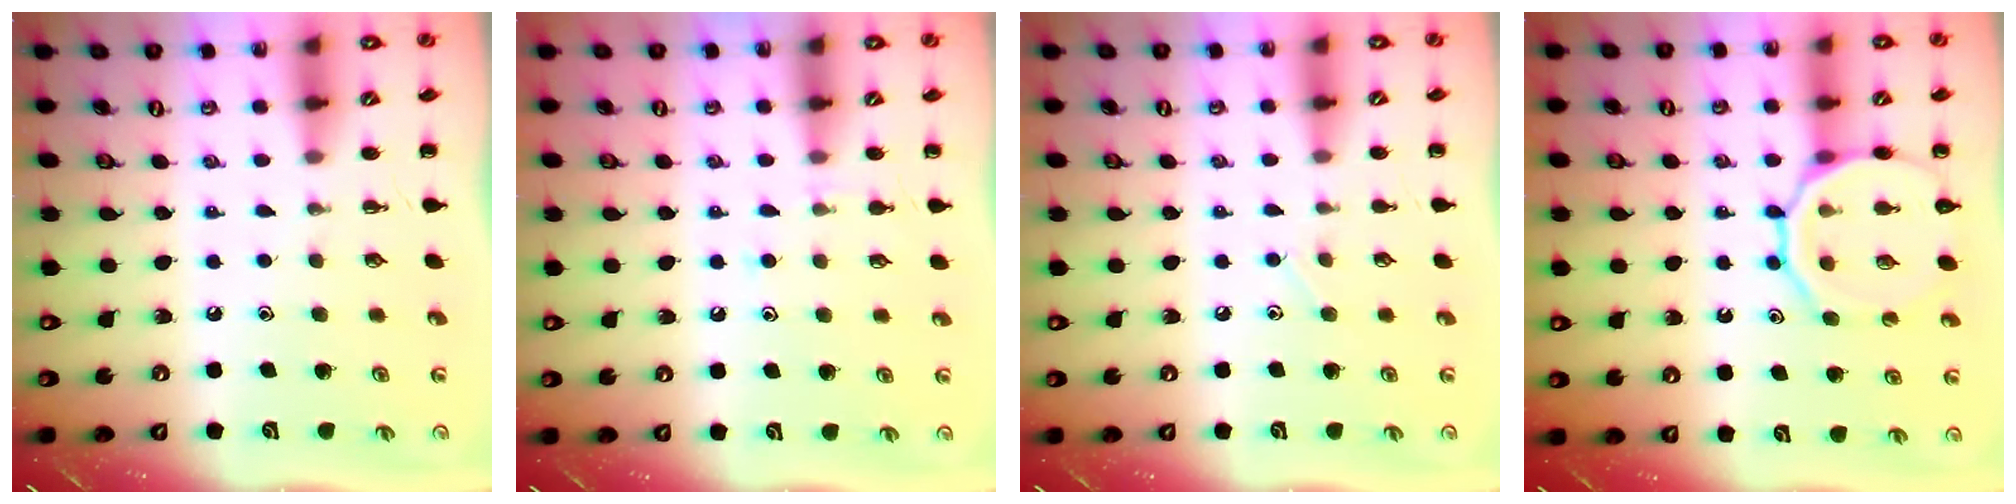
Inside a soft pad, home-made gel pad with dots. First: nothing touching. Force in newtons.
{"total": 6.2, "press": 5.9, "slide": 2.0}
{"total": 3.3, "press": 3.1, "slide": 1.1}
{"total": 14.3, "press": 14.1, "slide": 1.8}